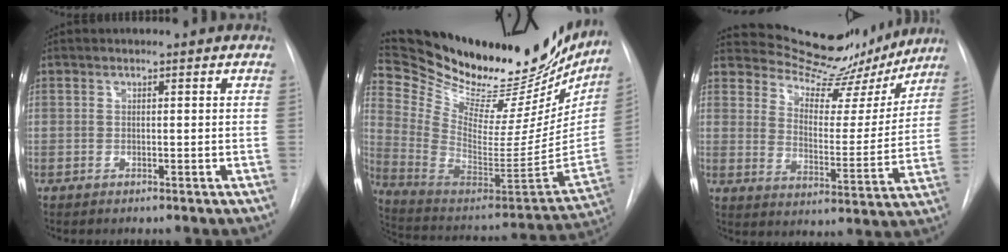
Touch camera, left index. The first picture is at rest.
{"total": 33.8, "force": [28.8, 9.4, 15.1], "torque": [-0.250, -0.067, 0.408]}
{"total": 16.3, "force": [15.4, 4.4, 3.0], "torque": [-0.030, -0.031, 0.199]}